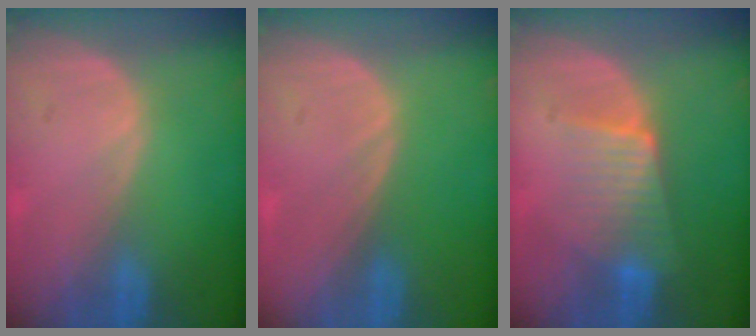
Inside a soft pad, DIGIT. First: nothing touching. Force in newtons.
{"total": 0.0}
{"total": 6.3, "press": 6.0, "slide": 2.0}